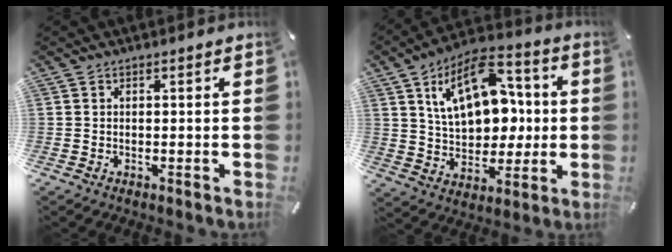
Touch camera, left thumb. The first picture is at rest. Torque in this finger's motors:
{"motor_torque": [1.97, 2.62, 1.13, -0.86, 0.45]}